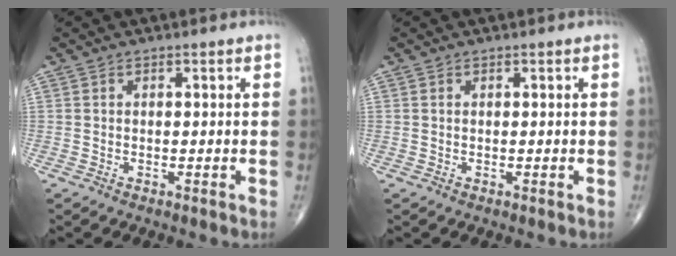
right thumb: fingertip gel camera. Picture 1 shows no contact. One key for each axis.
{"total": 0.0}